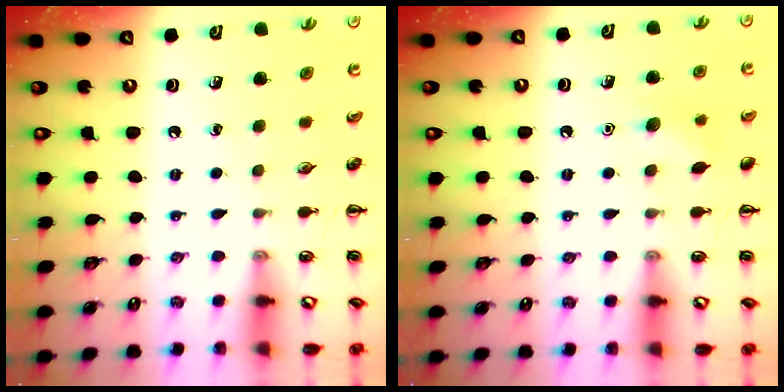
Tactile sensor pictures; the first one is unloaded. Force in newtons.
{"total": 7.5, "press": 7.2, "slide": 2.2}